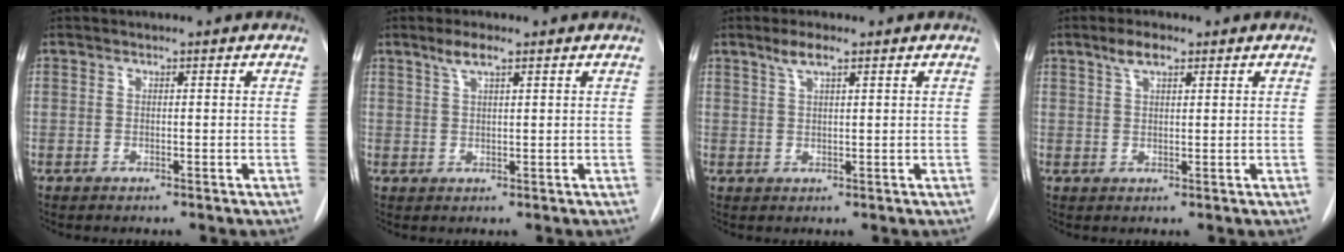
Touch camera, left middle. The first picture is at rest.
{"total": 2.9, "force": [2.0, 0.4, 2.1], "torque": [-0.048, 0.005, 0.040]}
{"total": 2.9, "force": [2.0, 0.4, 2.1], "torque": [-0.048, 0.005, 0.040]}
{"total": 3.4, "force": [2.2, 1.1, 2.3], "torque": [-0.049, 0.008, 0.042]}